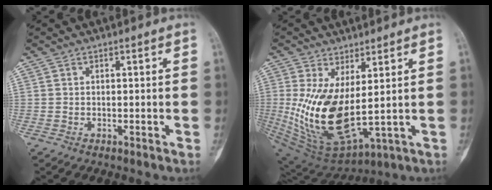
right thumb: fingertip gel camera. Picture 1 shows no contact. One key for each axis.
{"total": 16.0, "fx": 1.3, "fy": 7.3, "fz": 14.2, "tx": -0.278, "ty": -0.032, "tz": 0.055}